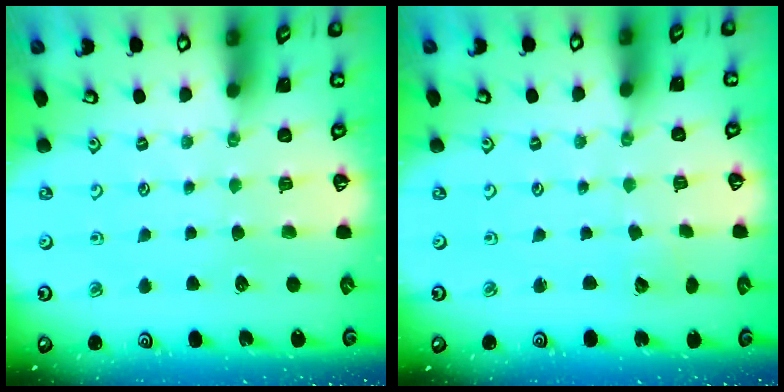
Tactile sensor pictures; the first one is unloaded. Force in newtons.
{"total": 1.4, "press": 1.4, "slide": 0.1}